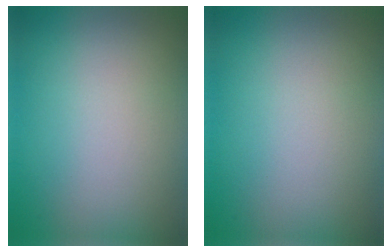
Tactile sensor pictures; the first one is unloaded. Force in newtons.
{"total": 0.0}